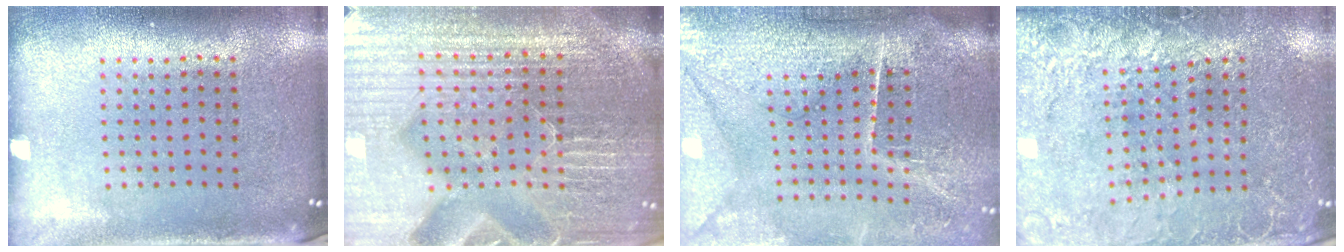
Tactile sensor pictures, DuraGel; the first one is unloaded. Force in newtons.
{"total": 6.1, "press": 5.5, "slide": 2.7}
{"total": 4.7, "press": 4.0, "slide": 2.5}
{"total": 2.9, "press": 2.8, "slide": 0.4}